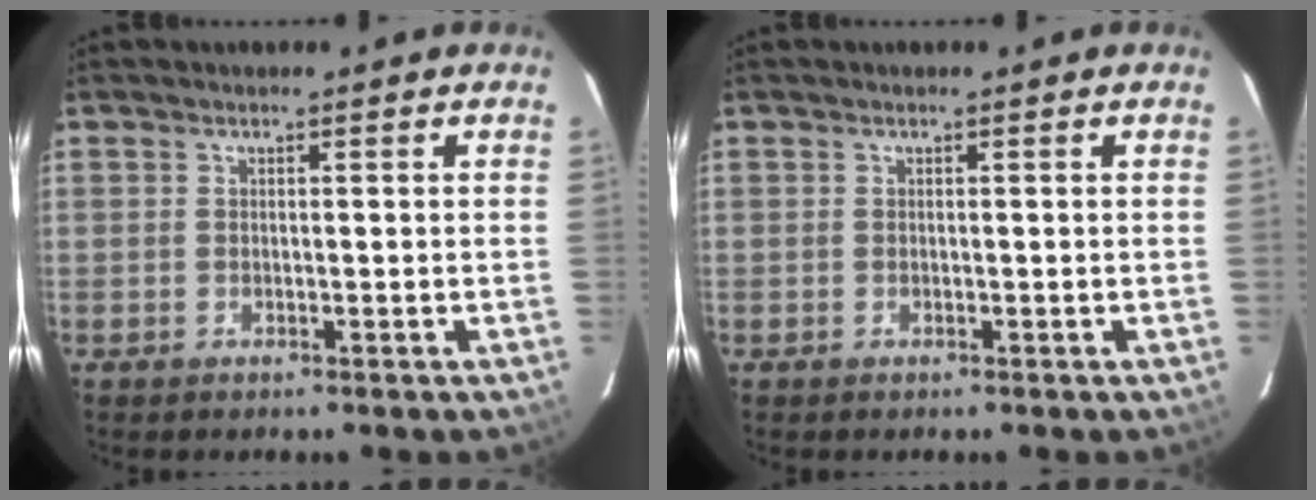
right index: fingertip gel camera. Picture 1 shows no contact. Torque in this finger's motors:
{"motor_torque": [-0.01, -0.01, 0.00, 0.00]}